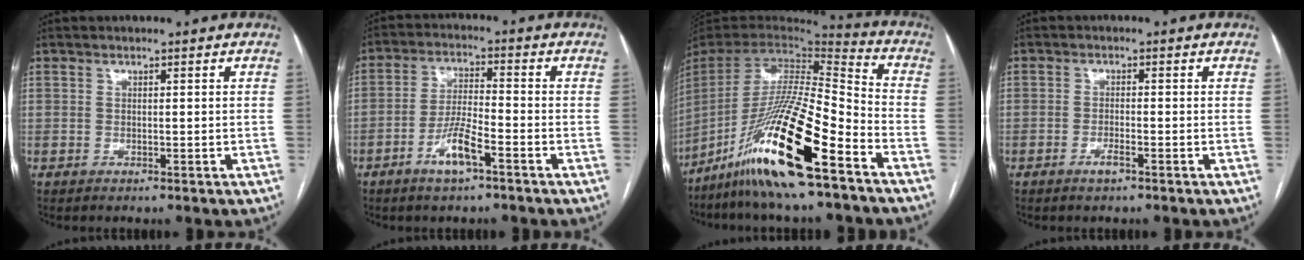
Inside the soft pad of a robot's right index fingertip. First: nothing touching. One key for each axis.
{"total": 6.6, "fx": -3.7, "fy": 1.0, "fz": 5.4, "tx": -0.111, "ty": 0.000, "tz": -0.069}
{"total": 21.0, "fx": -13.6, "fy": 0.9, "fz": 16.0, "tx": -0.331, "ty": -0.021, "tz": -0.255}
{"total": 1.9, "fx": -1.2, "fy": 0.2, "fz": 1.5, "tx": -0.027, "ty": 0.000, "tz": -0.023}